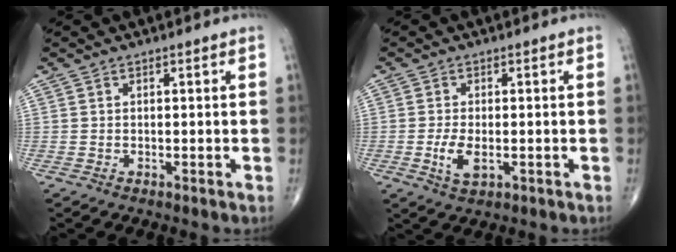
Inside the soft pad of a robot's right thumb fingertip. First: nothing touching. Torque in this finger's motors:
{"motor_torque": [2.14, 2.58, 0.56, 0.01, 0.13]}